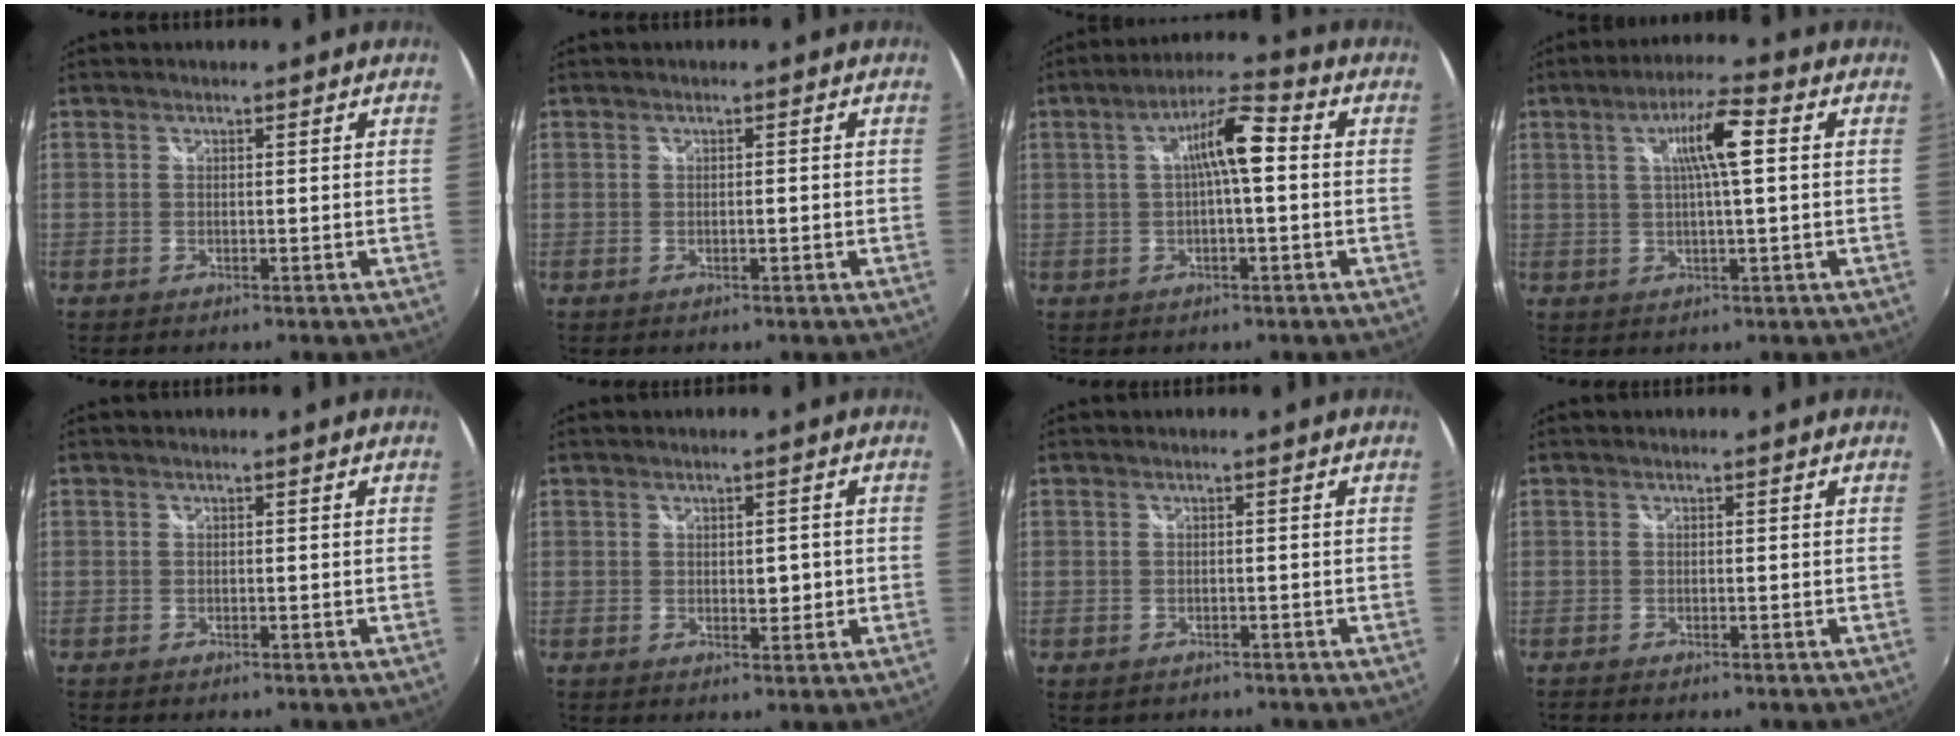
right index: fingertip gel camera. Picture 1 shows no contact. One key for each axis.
{"total": 0.9, "fx": -0.3, "fy": 0.3, "fz": 0.8, "tx": -0.012, "ty": 0.003, "tz": -0.004}
{"total": 7.6, "fx": 0.5, "fy": 1.4, "fz": 7.5, "tx": -0.132, "ty": 0.021, "tz": 0.008}
{"total": 7.5, "fx": 1.6, "fy": 0.5, "fz": 7.3, "tx": -0.125, "ty": 0.008, "tz": 0.028}
{"total": 0.8, "fx": -0.7, "fy": 0.3, "fz": -0.2, "tx": -0.001, "ty": -0.004, "tz": -0.015}
{"total": 2.8, "fx": -0.2, "fy": 1.6, "fz": 2.3, "tx": -0.031, "ty": 0.002, "tz": 0.000}
{"total": 2.1, "fx": -1.6, "fy": 1.2, "fz": 0.5, "tx": -0.015, "ty": -0.011, "tz": -0.023}
{"total": 1.2, "fx": -1.1, "fy": 0.2, "fz": 0.2, "tx": -0.008, "ty": -0.009, "tz": -0.021}